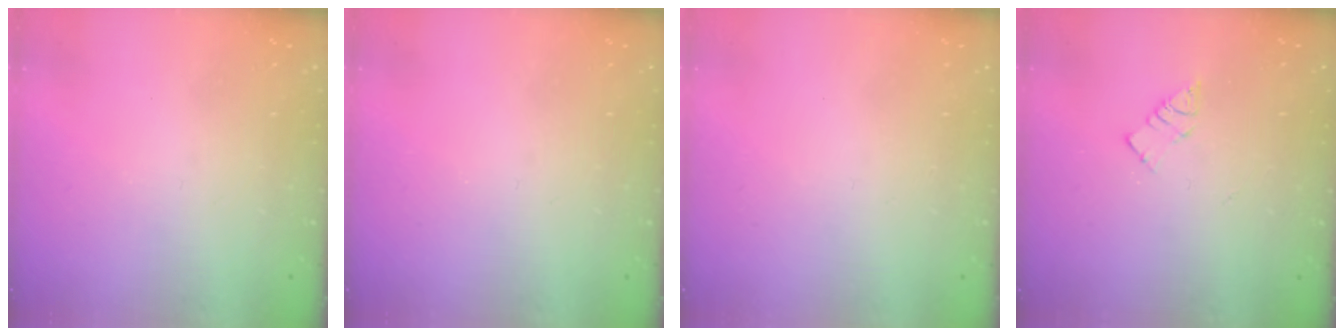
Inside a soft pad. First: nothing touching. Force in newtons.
{"total": 0.0}
{"total": 1.6, "press": 1.6, "slide": 0.1}
{"total": 5.1, "press": 5.1, "slide": 0.2}